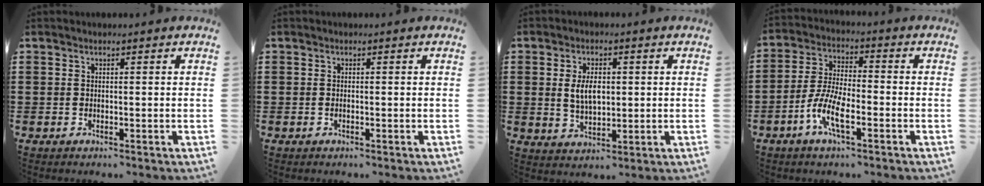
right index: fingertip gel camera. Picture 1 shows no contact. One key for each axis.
{"total": 0.0}
{"total": 4.9, "fx": 0.5, "fy": 2.7, "fz": 4.1, "tx": -0.084, "ty": 0.004, "tz": 0.003}
{"total": 7.4, "fx": -3.4, "fy": 2.3, "fz": 6.2, "tx": -0.155, "ty": -0.015, "tz": -0.073}